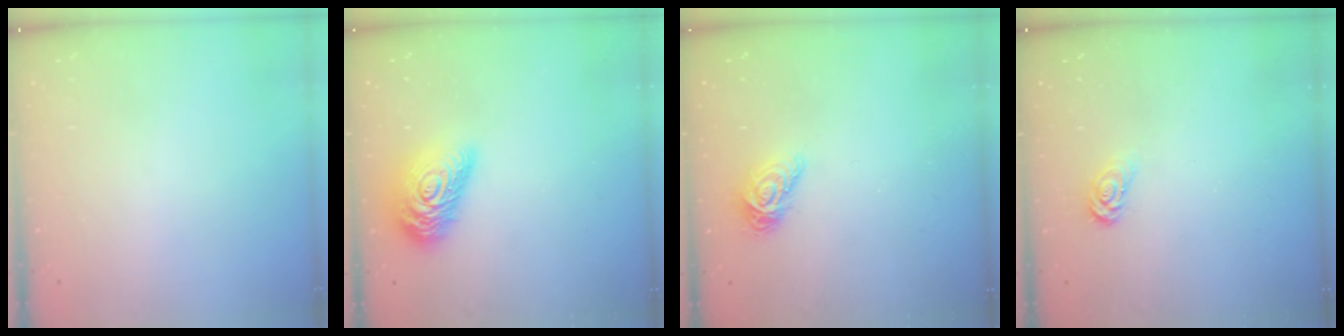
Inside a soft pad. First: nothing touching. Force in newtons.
{"total": 15.2, "press": 15.1, "slide": 0.9}
{"total": 8.4, "press": 8.4, "slide": 0.8}
{"total": 3.2, "press": 3.1, "slide": 0.4}